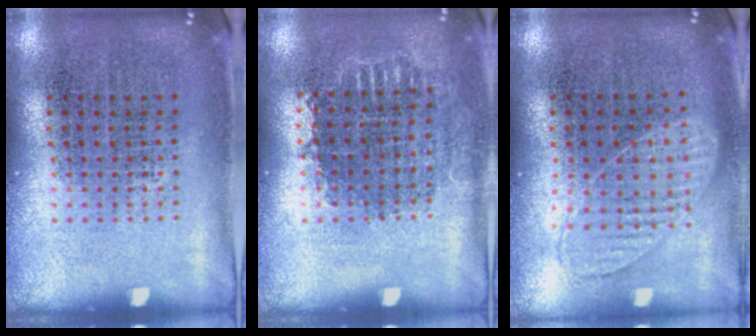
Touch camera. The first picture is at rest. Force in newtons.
{"total": 0.8, "press": 0.7, "slide": 0.3}
{"total": 0.9, "press": 0.9, "slide": 0.2}